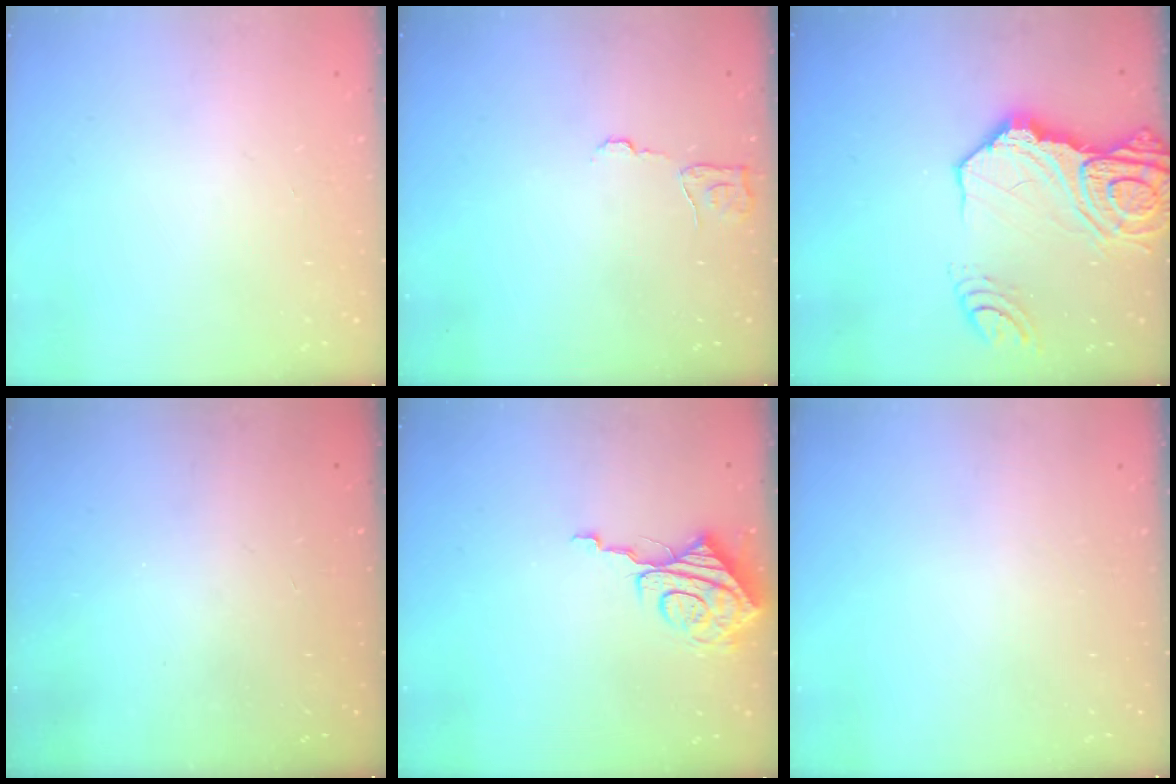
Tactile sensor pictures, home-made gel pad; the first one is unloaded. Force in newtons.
{"total": 5.2, "press": 5.2, "slide": 0.4}
{"total": 22.5, "press": 22.4, "slide": 2.8}
{"total": 0.0}
{"total": 9.2, "press": 9.1, "slide": 0.8}
{"total": 0.0}